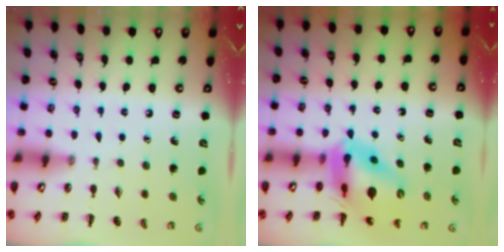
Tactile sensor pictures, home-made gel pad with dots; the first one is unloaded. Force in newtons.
{"total": 12.6, "press": 12.0, "slide": 3.9}